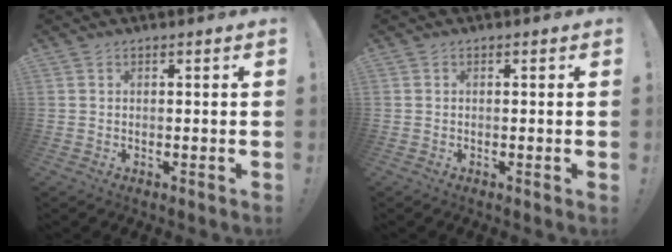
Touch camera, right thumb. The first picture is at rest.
{"total": 0.7, "force": [-0.2, -0.3, 0.6], "torque": [-0.018, 0.003, -0.003]}